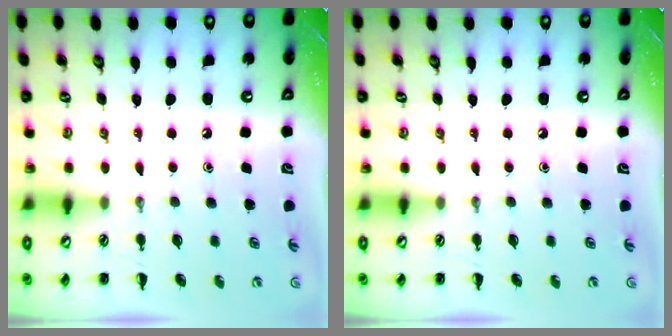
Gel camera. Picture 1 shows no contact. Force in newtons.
{"total": 0.0}